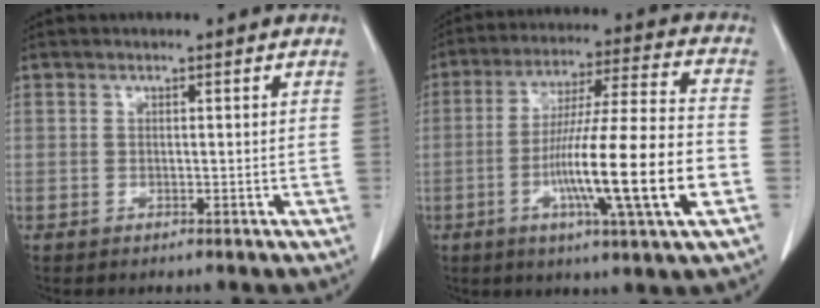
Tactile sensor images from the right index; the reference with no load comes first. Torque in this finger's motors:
{"motor_torque": [2.14, 0.00, 1.05, 0.21]}